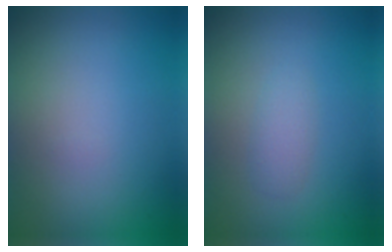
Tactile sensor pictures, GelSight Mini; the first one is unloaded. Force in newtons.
{"total": 1.2, "press": 1.2, "slide": 0.1}